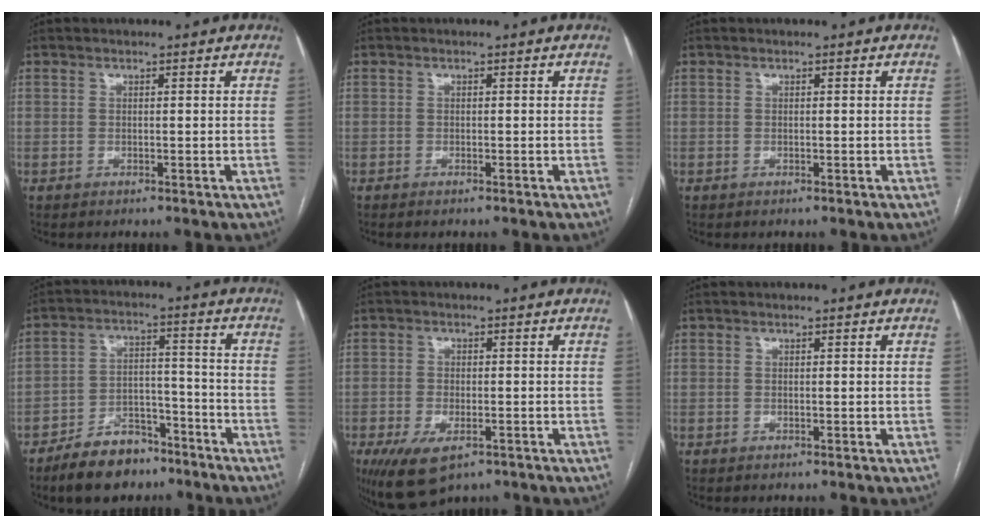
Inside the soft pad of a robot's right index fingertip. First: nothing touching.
{"total": 0.6, "force": [-0.5, 0.1, 0.3], "torque": [-0.010, -0.002, -0.006]}
{"total": 0.0}
{"total": 9.9, "force": [-7.3, 5.0, 4.5], "torque": [-0.078, 0.011, -0.122]}
{"total": 7.3, "force": [-4.0, 3.4, 5.1], "torque": [-0.086, -0.012, -0.059]}
{"total": 0.0}